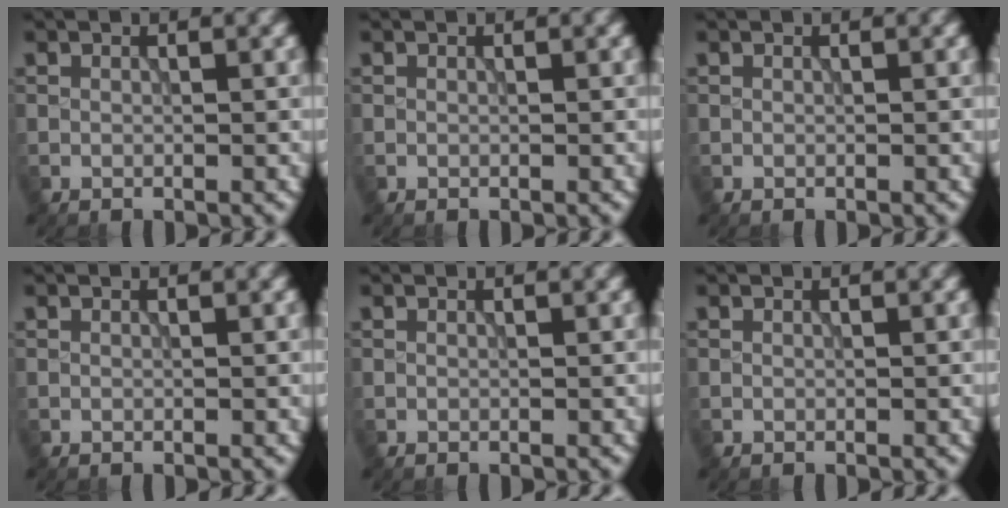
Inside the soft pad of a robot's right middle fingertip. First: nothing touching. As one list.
[{"total": 0.0}, {"total": 0.0}, {"total": 0.0}, {"total": 0.0}, {"total": 0.0}]